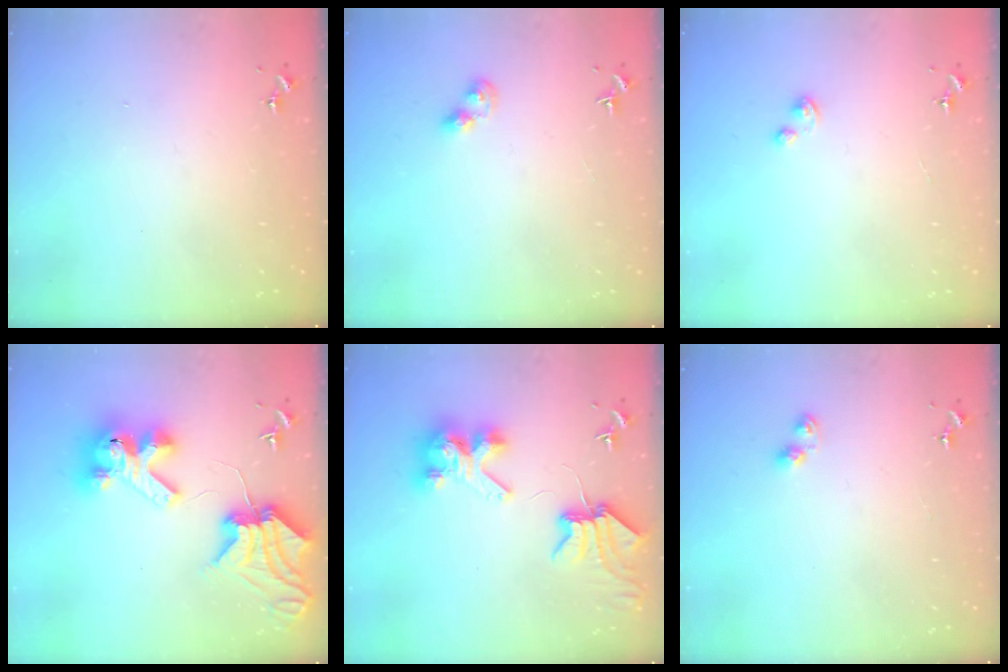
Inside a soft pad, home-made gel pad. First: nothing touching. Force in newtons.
{"total": 5.0, "press": 4.9, "slide": 0.4}
{"total": 2.1, "press": 2.0, "slide": 0.5}
{"total": 14.6, "press": 14.5, "slide": 1.6}
{"total": 8.7, "press": 8.6, "slide": 1.2}
{"total": 5.7, "press": 5.7, "slide": 0.3}